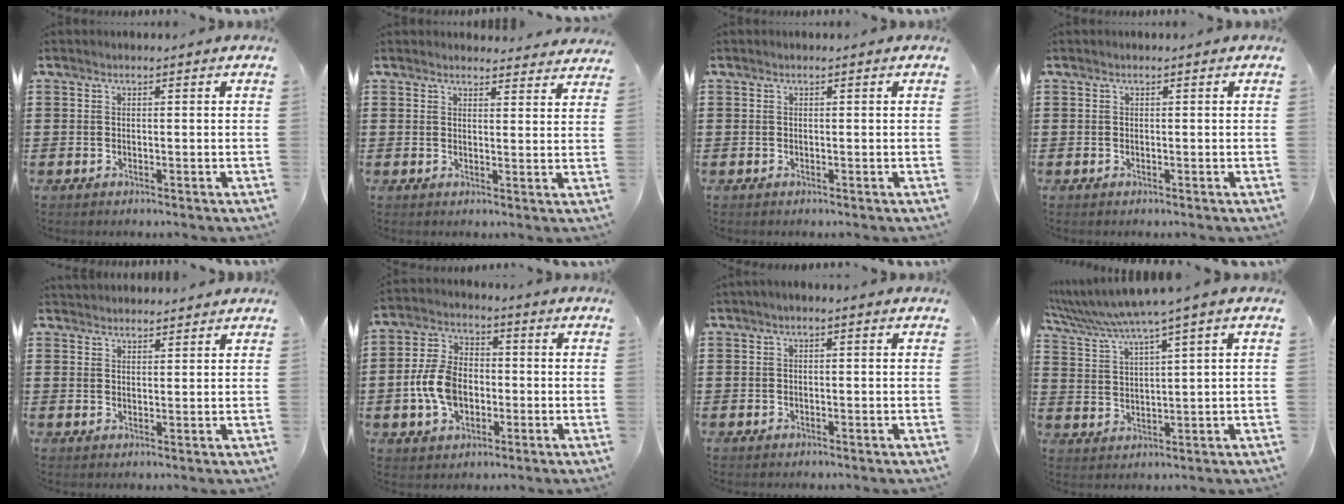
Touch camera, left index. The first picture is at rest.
{"total": 2.9, "force": [2.9, 0.3, 0.1], "torque": [-0.001, -0.014, 0.053]}
{"total": 0.0}
{"total": 0.0}
{"total": 2.0, "force": [2.0, 0.2, -0.2], "torque": [0.000, 0.000, 0.039]}
{"total": 8.8, "force": [-1.7, 6.1, 6.1], "torque": [-0.152, 0.008, -0.037]}
{"total": 0.8, "force": [-0.4, 0.2, 0.7], "torque": [-0.012, -0.002, -0.008]}
{"total": 5.0, "force": [3.9, -0.6, 3.1], "torque": [-0.074, -0.022, 0.063]}